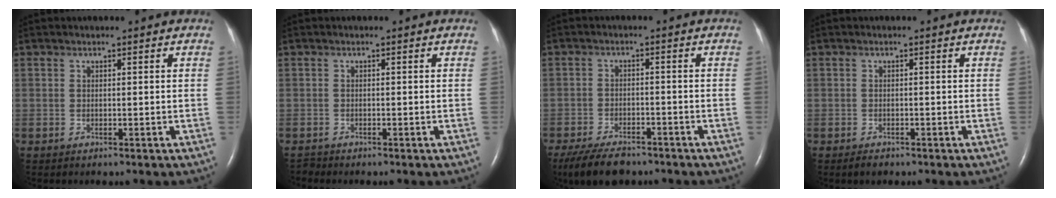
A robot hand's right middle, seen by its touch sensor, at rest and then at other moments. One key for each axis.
{"total": 0.7, "fx": -0.7, "fy": 0.0, "fz": -0.3, "tx": -0.001, "ty": -0.006, "tz": -0.013}
{"total": 8.6, "fx": -6.9, "fy": 3.2, "fz": 4.1, "tx": -0.074, "ty": -0.011, "tz": -0.113}
{"total": 1.2, "fx": -0.9, "fy": 0.5, "fz": 0.5, "tx": -0.014, "ty": -0.002, "tz": -0.012}